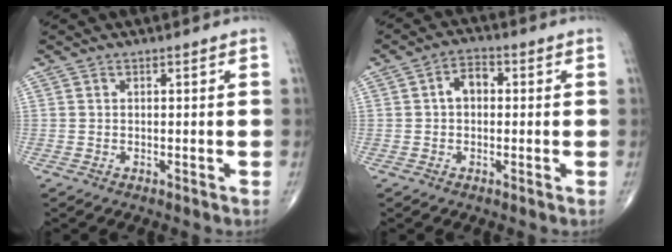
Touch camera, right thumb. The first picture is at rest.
{"total": 4.4, "force": [0.3, 3.0, 3.2], "torque": [-0.044, 0.018, -0.003]}